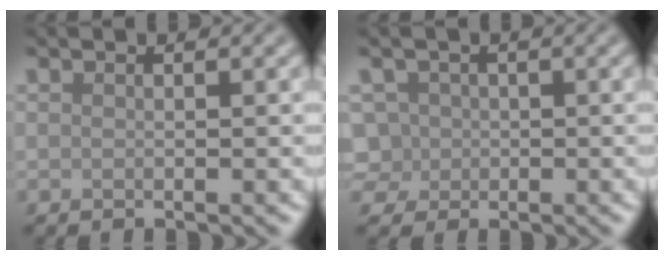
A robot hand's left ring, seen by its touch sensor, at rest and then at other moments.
{"total": 3.3, "force": [-0.7, 3.2, 0.6], "torque": [-0.009, 0.016, -0.010]}